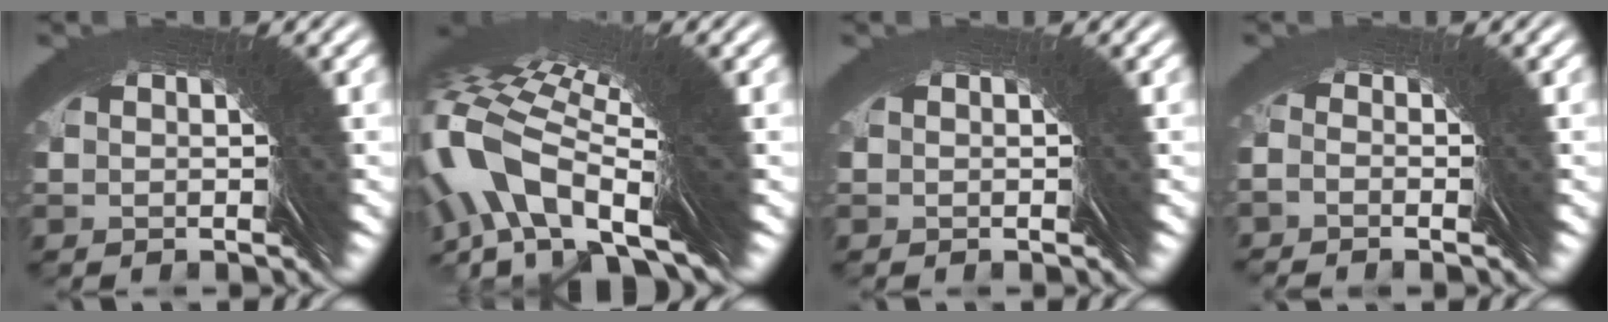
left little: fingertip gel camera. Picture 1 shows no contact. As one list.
[{"total": 4.2, "force": [1.4, 1.0, 3.8], "torque": [-0.061, 0.024, 0.002]}, {"total": 0.7, "force": [0.2, -0.2, -0.6], "torque": [0.011, 0.002, 0.002]}, {"total": 1.2, "force": [0.2, 1.2, 0.3], "torque": [-0.001, 0.008, -0.011]}]